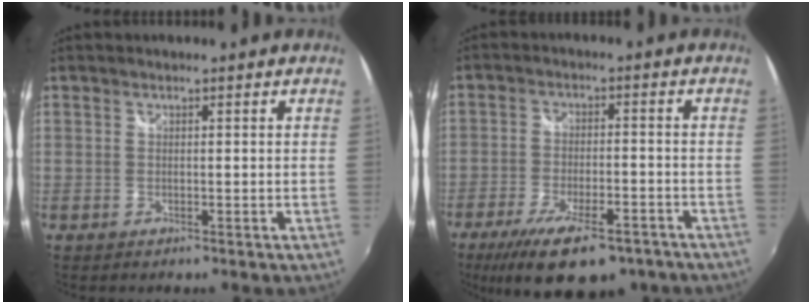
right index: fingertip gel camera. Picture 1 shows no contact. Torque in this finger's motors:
{"motor_torque": [1.71, -0.43, 0.63, 0.14]}